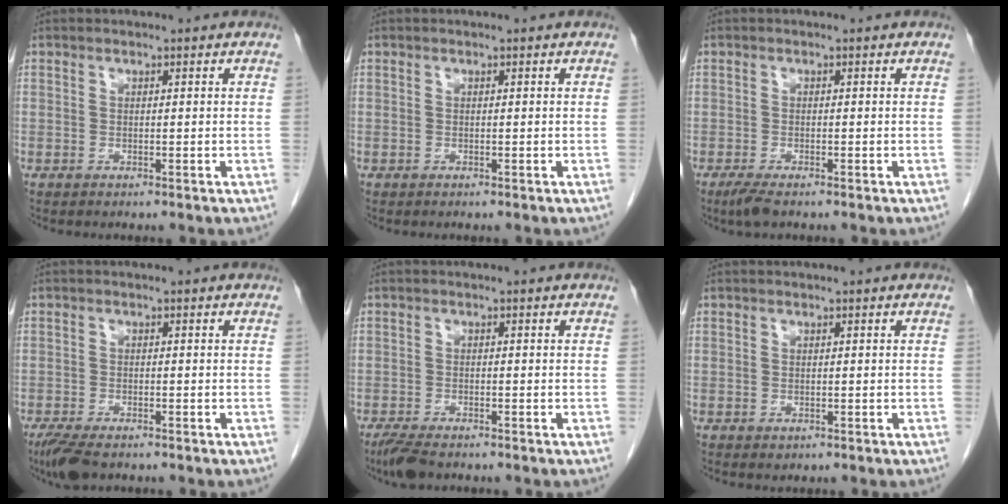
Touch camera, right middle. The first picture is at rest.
{"total": 0.0}
{"total": 2.5, "force": [-1.8, 0.5, 1.7], "torque": [-0.038, -0.008, -0.033]}
{"total": 4.9, "force": [-3.7, 1.5, 2.9], "torque": [-0.056, -0.012, -0.062]}
{"total": 3.9, "force": [-3.1, 1.0, 2.2], "torque": [-0.045, -0.010, -0.052]}
{"total": 0.0}